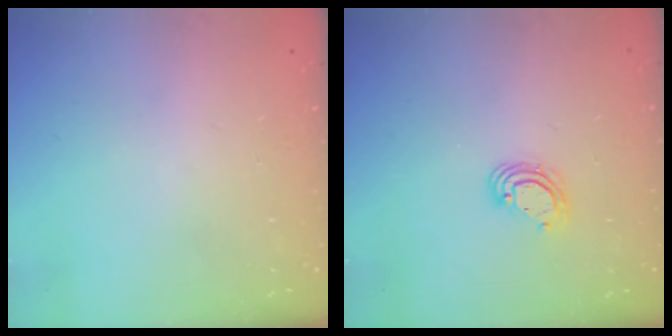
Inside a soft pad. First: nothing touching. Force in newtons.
{"total": 5.7, "press": 5.7, "slide": 0.5}